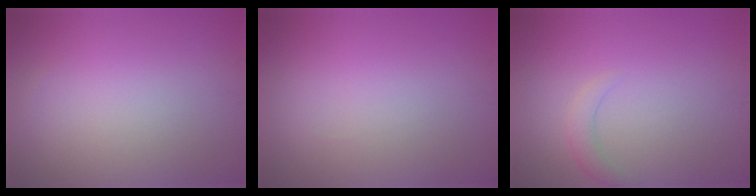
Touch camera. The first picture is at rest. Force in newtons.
{"total": 0.0}
{"total": 1.5, "press": 1.5, "slide": 0.2}